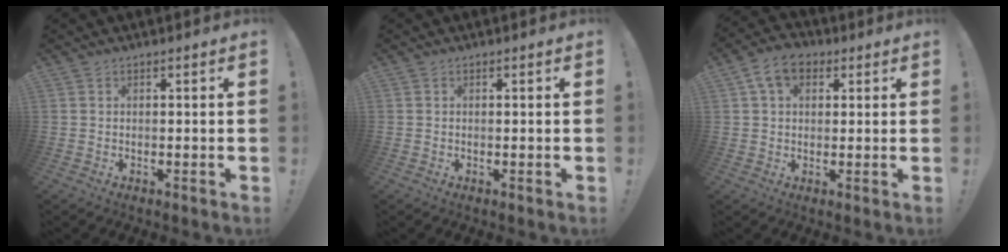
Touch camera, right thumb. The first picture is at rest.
{"total": 0.0}
{"total": 8.3, "force": [3.3, 5.5, 5.2], "torque": [-0.087, 0.006, 0.065]}